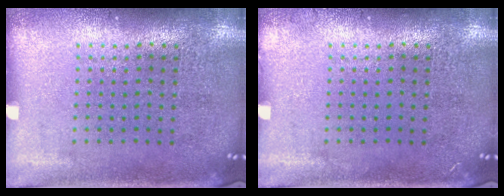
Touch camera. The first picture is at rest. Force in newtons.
{"total": 0.6, "press": 0.6, "slide": 0.2}